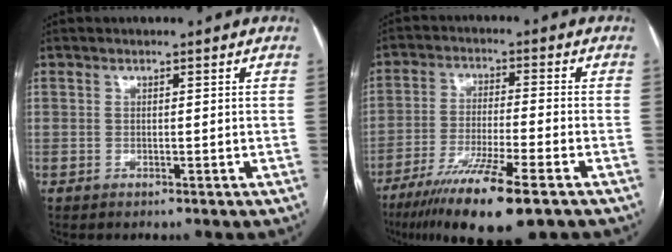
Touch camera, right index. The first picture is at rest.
{"total": 13.7, "force": [-8.6, 0.8, 10.6], "torque": [-0.195, -0.037, -0.147]}